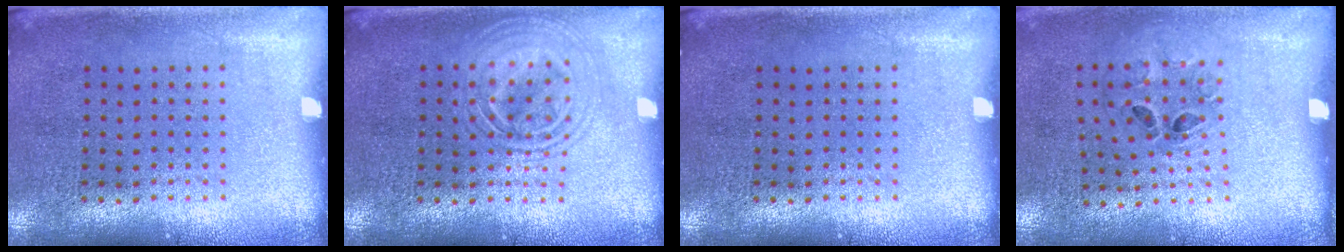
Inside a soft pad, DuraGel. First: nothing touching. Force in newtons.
{"total": 2.8, "press": 2.7, "slide": 0.4}
{"total": 0.0}
{"total": 1.3, "press": 0.7, "slide": 1.1}